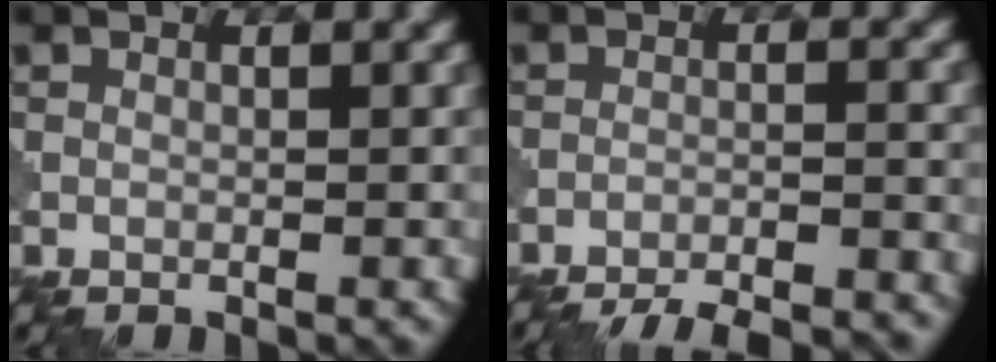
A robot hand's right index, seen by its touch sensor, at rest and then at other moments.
{"total": 10.0, "force": [-9.5, 1.9, 2.5], "torque": [-0.025, 0.001, -0.127]}